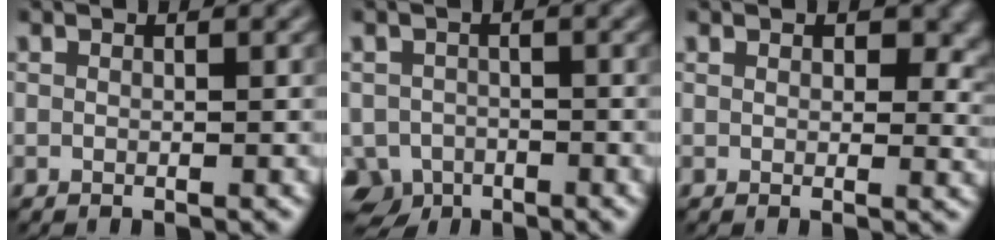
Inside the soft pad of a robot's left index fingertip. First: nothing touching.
{"total": 4.6, "force": [-3.0, 3.2, 1.3], "torque": [-0.017, -0.010, -0.056]}
{"total": 3.2, "force": [1.2, 2.1, 2.0], "torque": [-0.026, -0.006, 0.018]}